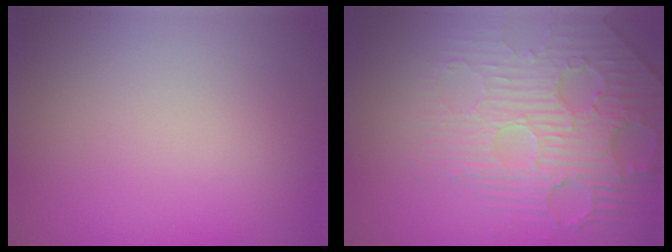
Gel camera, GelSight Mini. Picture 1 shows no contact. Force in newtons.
{"total": 4.4, "press": 4.0, "slide": 1.7}